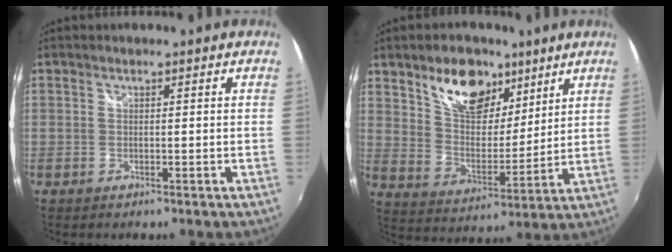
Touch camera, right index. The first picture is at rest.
{"total": 14.6, "force": [9.0, 8.3, 7.9], "torque": [-0.135, 0.015, 0.161]}